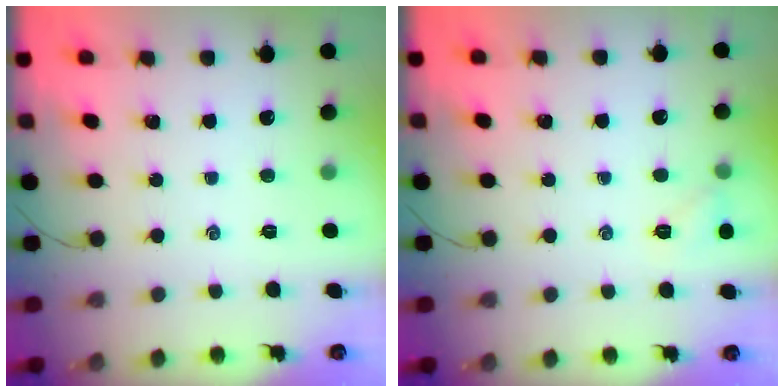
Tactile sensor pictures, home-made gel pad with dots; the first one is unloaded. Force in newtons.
{"total": 5.5, "press": 5.3, "slide": 1.5}